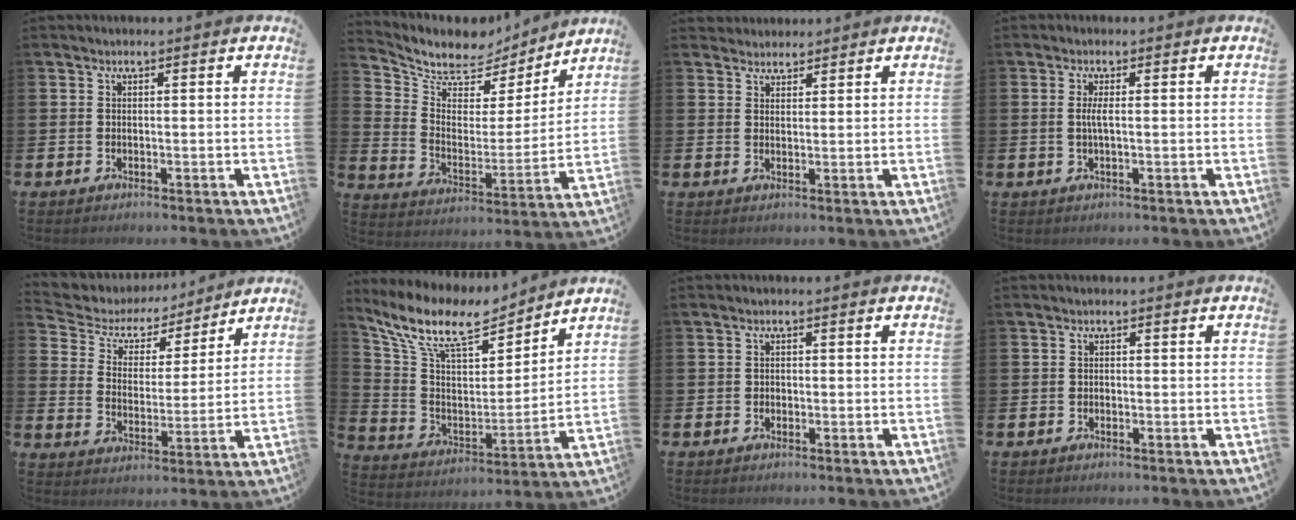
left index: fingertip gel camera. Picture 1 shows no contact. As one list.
[{"total": 8.1, "force": [7.2, 3.4, 1.2], "torque": [-0.067, -0.057, 0.127]}, {"total": 2.5, "force": [2.4, 0.8, -0.3], "torque": [0.004, -0.006, 0.045]}, {"total": 1.8, "force": [0.1, 0.4, 1.7], "torque": [-0.037, 0.001, 0.001]}, {"total": 5.7, "force": [5.0, 2.7, 0.7], "torque": [-0.043, -0.041, 0.081]}, {"total": 11.6, "force": [10.1, 3.6, 4.5], "torque": [-0.130, -0.062, 0.177]}, {"total": 0.9, "force": [-0.3, 0.8, 0.1], "torque": [0.000, 0.004, -0.008]}, {"total": 0.7, "force": [-0.4, 0.5, 0.1], "torque": [-0.008, 0.005, -0.007]}]